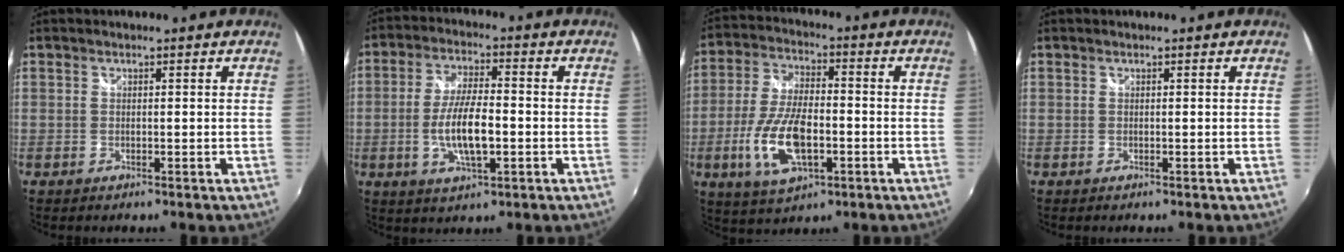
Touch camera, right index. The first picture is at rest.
{"total": 9.9, "force": [-2.2, 3.1, 9.1], "torque": [-0.179, -0.004, -0.039]}
{"total": 13.9, "force": [-4.0, 6.1, 11.8], "torque": [-0.246, -0.008, -0.073]}
{"total": 0.0}